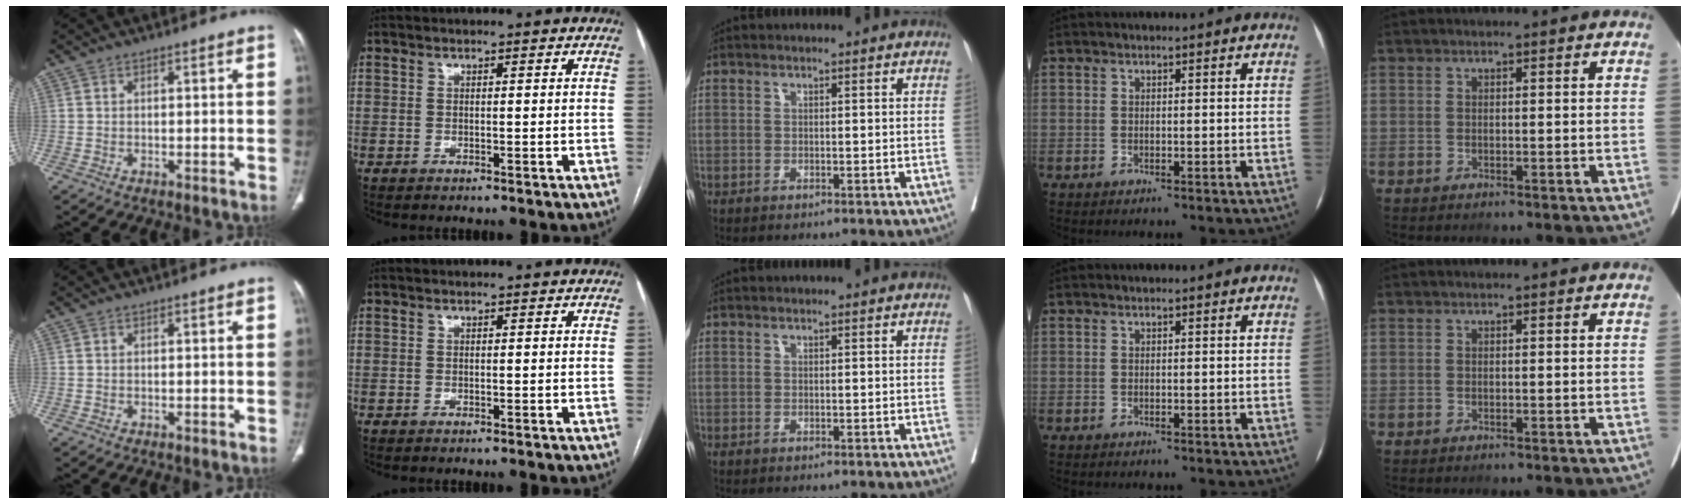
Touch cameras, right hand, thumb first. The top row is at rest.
{}